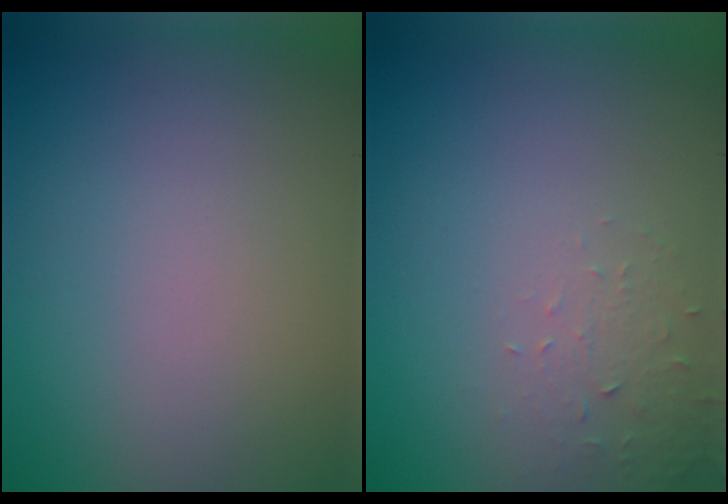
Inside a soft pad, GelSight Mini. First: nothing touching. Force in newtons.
{"total": 1.6, "press": 1.6, "slide": 0.4}